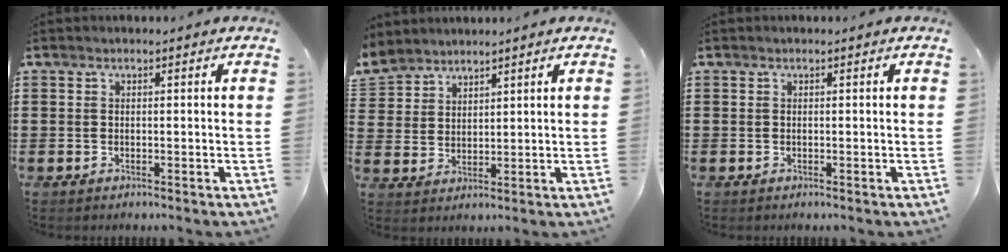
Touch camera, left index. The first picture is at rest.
{"total": 4.0, "force": [3.6, 1.6, -0.3], "torque": [-0.013, -0.010, 0.070]}
{"total": 0.0}